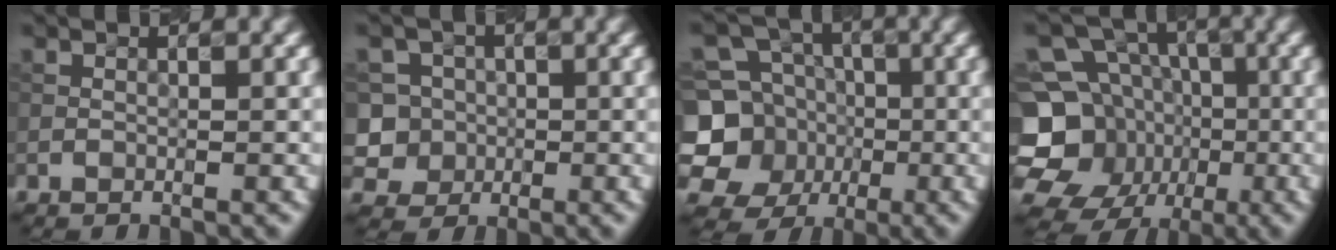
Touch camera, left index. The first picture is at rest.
{"total": 6.0, "force": [-0.7, 5.7, 1.7], "torque": [-0.027, 0.027, -0.030]}
{"total": 9.0, "force": [-1.7, 8.4, 2.8], "torque": [-0.069, 0.003, -0.061]}
{"total": 15.0, "force": [-4.1, 13.6, 5.0], "torque": [-0.135, -0.018, -0.084]}